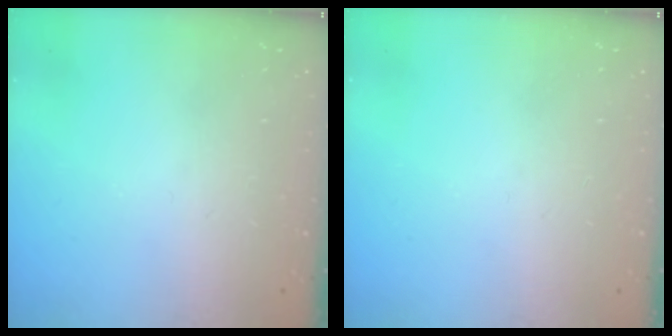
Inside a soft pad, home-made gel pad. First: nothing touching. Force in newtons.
{"total": 0.0}